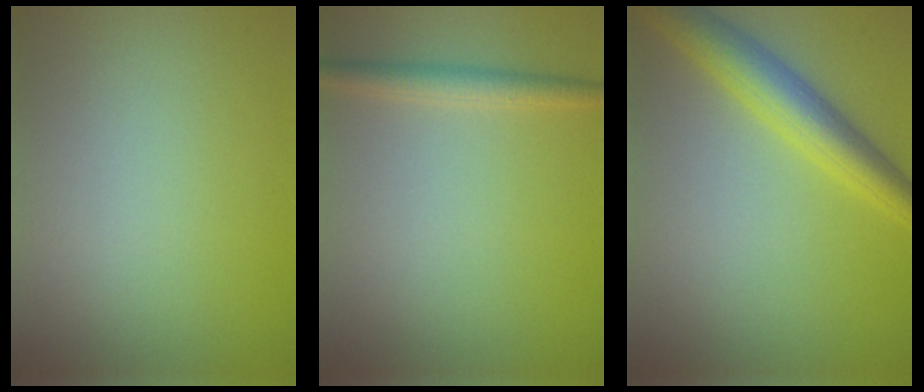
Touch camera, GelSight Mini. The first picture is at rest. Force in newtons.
{"total": 2.1, "press": 2.1, "slide": 0.0}
{"total": 4.9, "press": 4.9, "slide": 0.2}